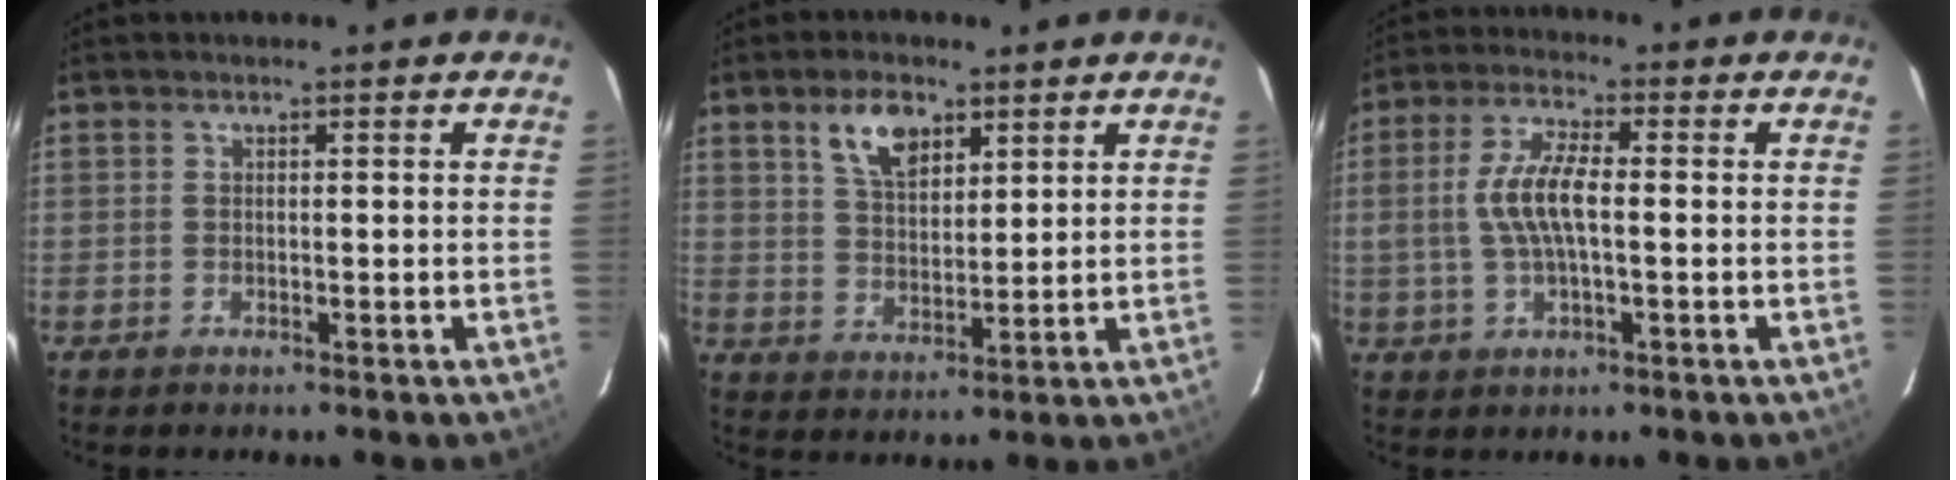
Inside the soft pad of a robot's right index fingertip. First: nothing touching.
{"total": 7.8, "force": [4.5, 4.0, 5.0], "torque": [-0.089, 0.009, 0.086]}
{"total": 8.3, "force": [-0.2, 2.9, 7.8], "torque": [-0.156, 0.007, -0.002]}